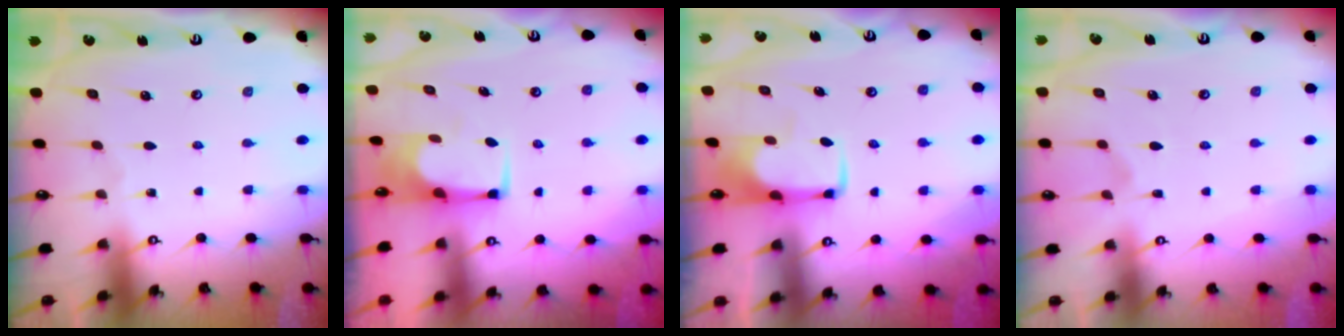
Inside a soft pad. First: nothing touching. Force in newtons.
{"total": 1.8, "press": 1.7, "slide": 0.3}
{"total": 2.0, "press": 2.0, "slide": 0.4}
{"total": 2.7, "press": 2.4, "slide": 1.2}